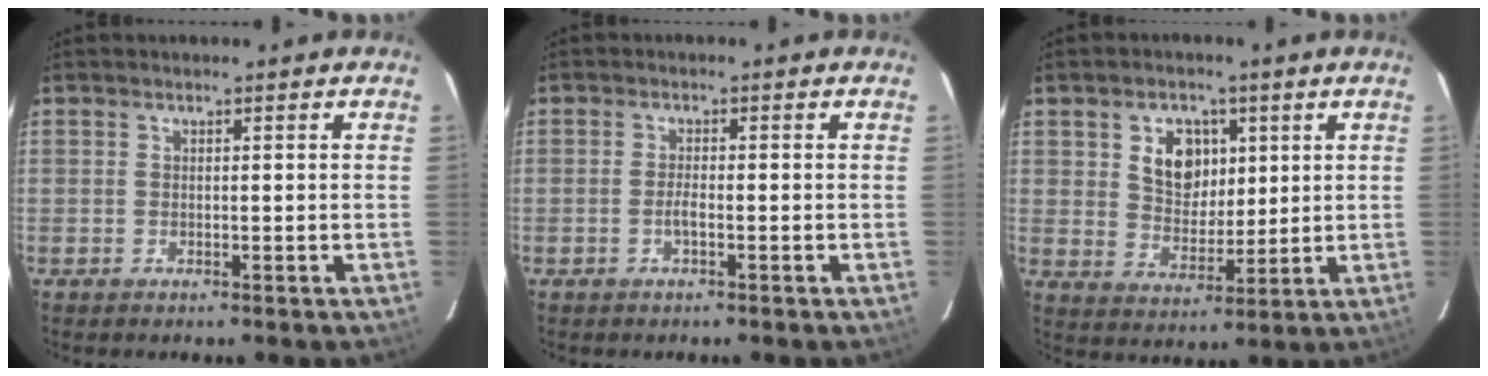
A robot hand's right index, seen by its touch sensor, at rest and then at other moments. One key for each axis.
{"total": 1.8, "fx": -0.8, "fy": 0.3, "fz": 1.6, "tx": -0.033, "ty": 0.001, "tz": -0.015}
{"total": 8.3, "fx": 2.9, "fy": 6.2, "fz": 4.8, "tx": -0.082, "ty": 0.010, "tz": 0.058}